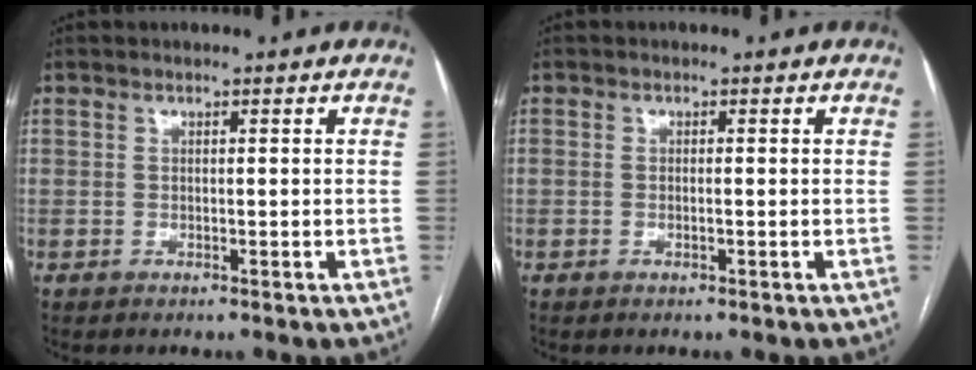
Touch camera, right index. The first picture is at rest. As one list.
[{"total": 0.7, "force": [-0.2, 0.2, 0.7], "torque": [-0.014, 0.000, -0.003]}]